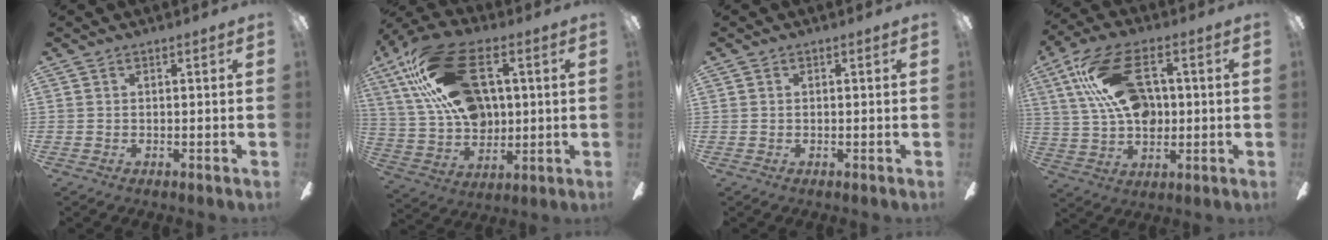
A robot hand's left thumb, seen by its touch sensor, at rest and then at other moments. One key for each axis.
{"total": 24.6, "fx": 9.9, "fy": 14.9, "fz": 16.9, "tx": -0.324, "ty": -0.029, "tz": 0.176}
{"total": 0.0}
{"total": 17.8, "fx": 5.4, "fy": 10.6, "fz": 13.2, "tx": -0.251, "ty": 0.002, "tz": 0.098}